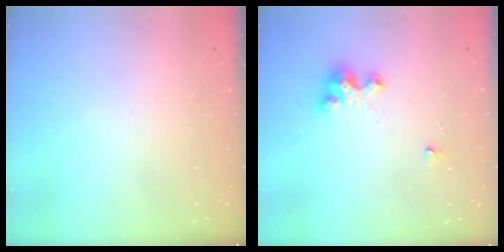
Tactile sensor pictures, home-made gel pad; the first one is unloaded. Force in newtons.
{"total": 4.0, "press": 4.0, "slide": 0.2}